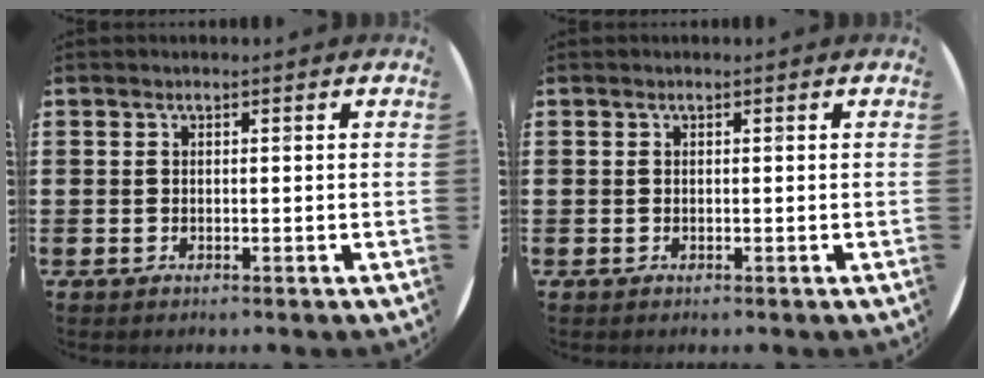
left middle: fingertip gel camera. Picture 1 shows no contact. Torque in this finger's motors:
{"motor_torque": [0.00, 0.00, 0.00, 0.00]}